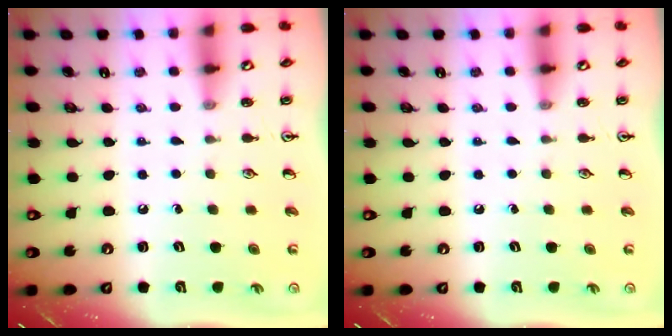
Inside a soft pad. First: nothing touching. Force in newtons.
{"total": 0.0}